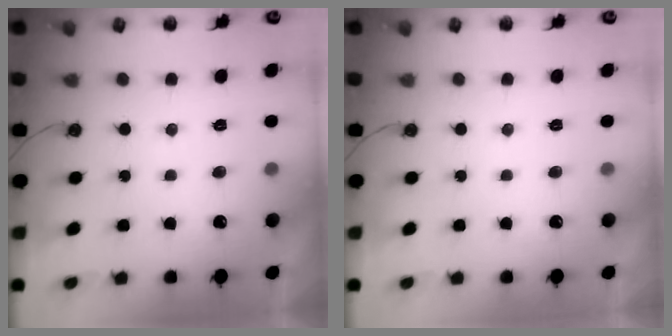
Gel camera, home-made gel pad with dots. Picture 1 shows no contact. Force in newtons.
{"total": 0.0}